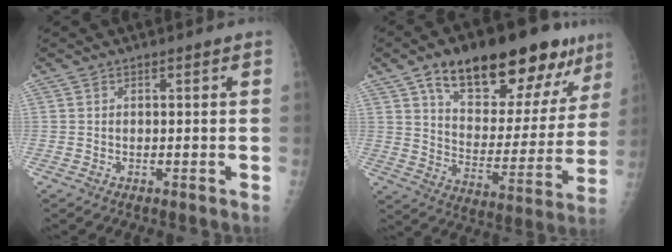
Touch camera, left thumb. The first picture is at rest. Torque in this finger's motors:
{"motor_torque": [0.80, 0.46, 1.48, -1.29, 0.11]}